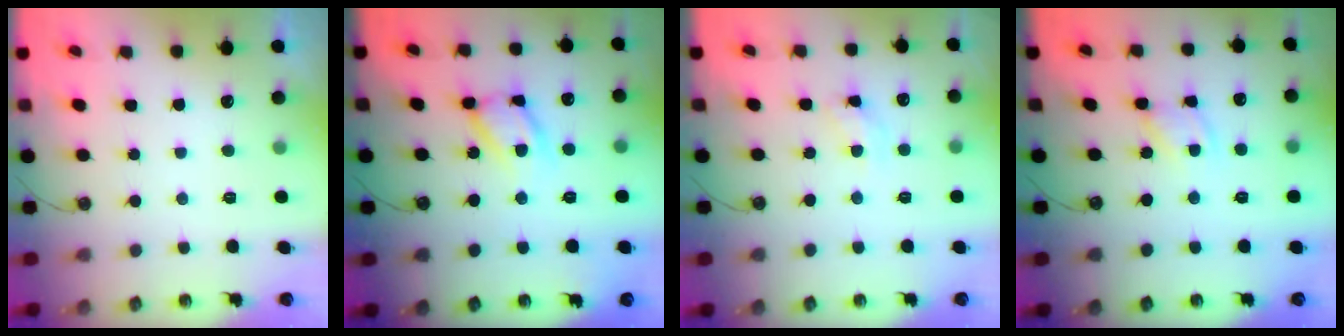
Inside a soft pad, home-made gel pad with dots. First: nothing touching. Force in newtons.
{"total": 14.0, "press": 14.0, "slide": 0.7}
{"total": 7.8, "press": 7.8, "slide": 0.6}
{"total": 6.6, "press": 6.6, "slide": 0.3}